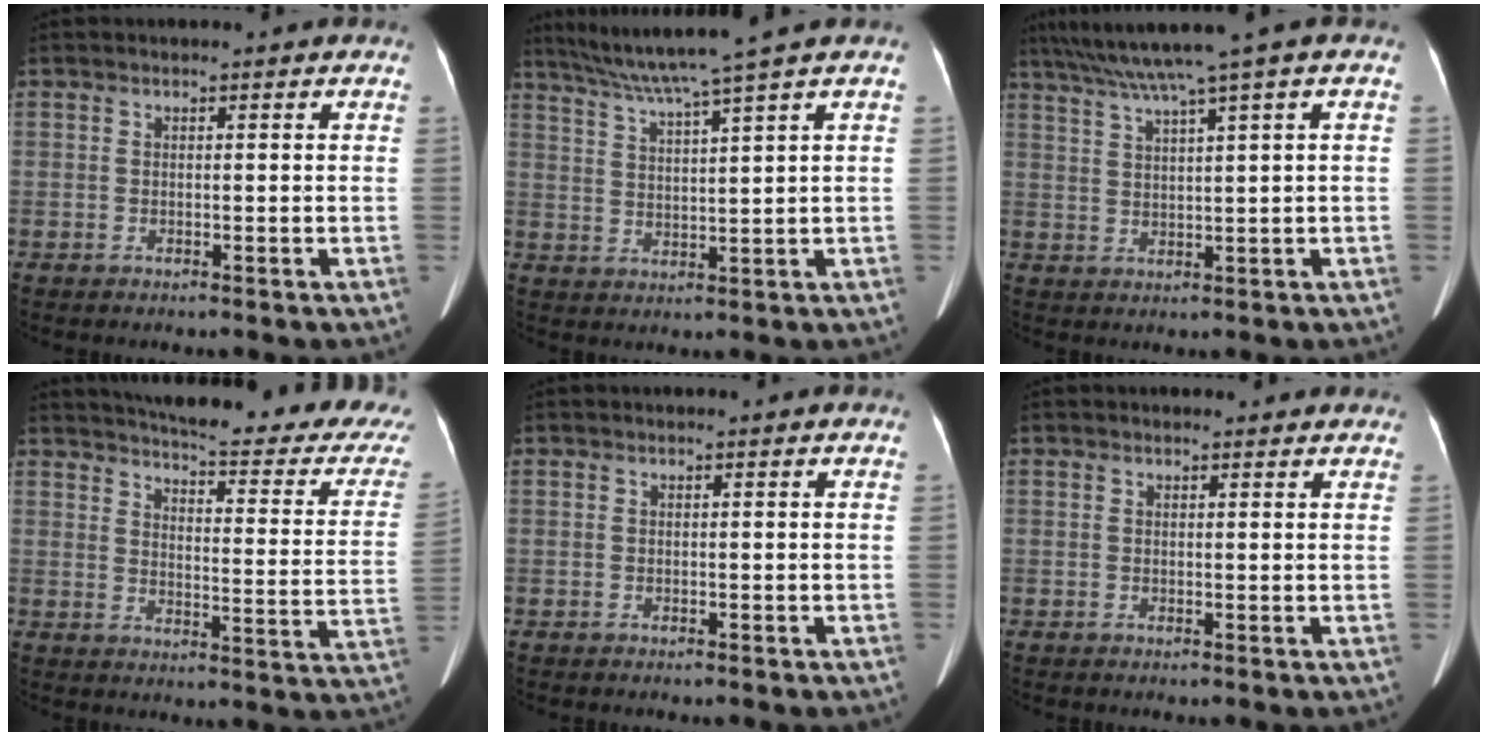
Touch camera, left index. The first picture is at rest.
{"total": 8.9, "force": [7.1, -2.4, 4.9], "torque": [-0.085, 0.009, 0.124]}
{"total": 8.0, "force": [5.6, -1.9, 5.5], "torque": [-0.091, 0.029, 0.095]}
{"total": 26.4, "force": [23.7, 3.3, 11.1], "torque": [-0.151, -0.081, 0.268]}
{"total": 0.0}
{"total": 2.1, "force": [1.9, 0.7, 0.4], "torque": [-0.006, 0.007, 0.015]}